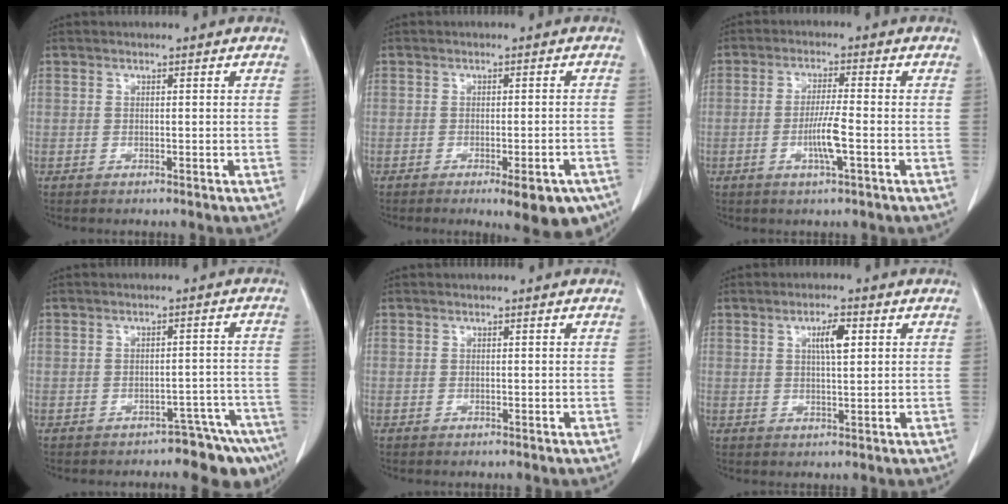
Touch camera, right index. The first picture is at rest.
{"total": 8.6, "force": [-5.8, 2.4, 5.9], "torque": [-0.051, -0.003, -0.075]}
{"total": 5.1, "force": [-1.5, 0.0, 4.9], "torque": [-0.094, -0.007, -0.029]}
{"total": 6.9, "force": [-6.1, 2.6, 2.0], "torque": [0.002, 0.029, -0.068]}
{"total": 0.0}
{"total": 4.0, "force": [1.4, 0.8, 3.7], "torque": [-0.063, 0.002, 0.024]}